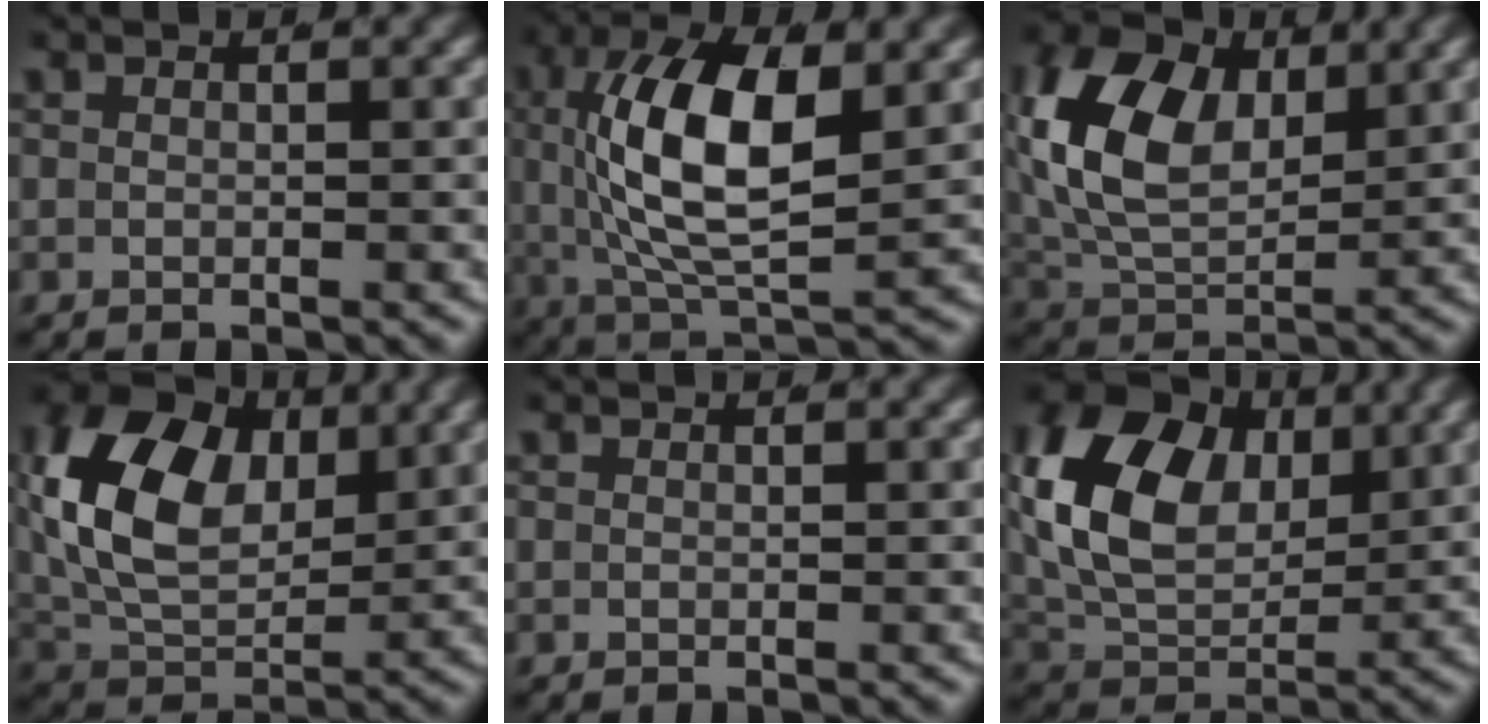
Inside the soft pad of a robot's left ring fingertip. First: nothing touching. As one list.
[{"total": 9.0, "force": [1.2, 3.6, 8.1], "torque": [-0.159, -0.009, 0.032]}, {"total": 9.6, "force": [2.5, 6.3, 6.7], "torque": [-0.145, -0.012, 0.048]}, {"total": 11.4, "force": [3.0, 7.7, 7.9], "torque": [-0.162, -0.011, 0.059]}, {"total": 0.0}, {"total": 12.4, "force": [3.2, 8.7, 8.2], "torque": [-0.169, -0.015, 0.064]}]